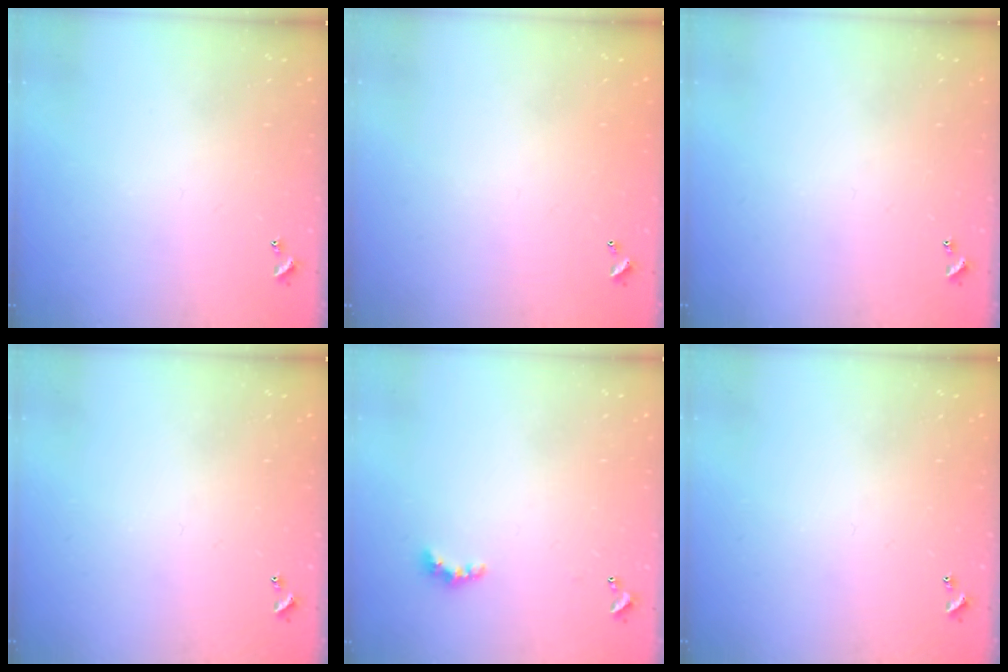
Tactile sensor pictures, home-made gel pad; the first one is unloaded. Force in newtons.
{"total": 2.8, "press": 2.8, "slide": 0.1}
{"total": 0.0}
{"total": 0.0}
{"total": 2.5, "press": 2.5, "slide": 0.6}
{"total": 0.0}